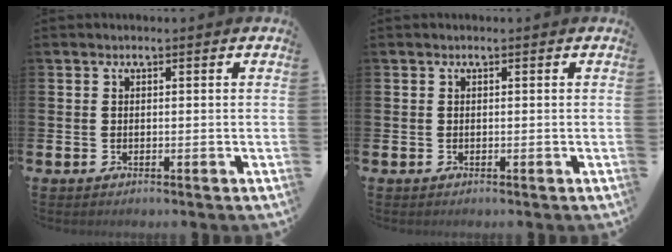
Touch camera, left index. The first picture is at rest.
{"total": 0.0}